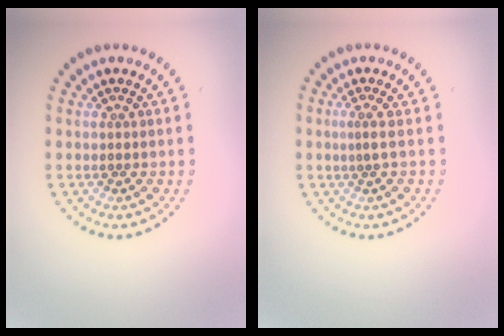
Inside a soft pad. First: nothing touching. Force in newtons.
{"total": 1.0, "press": 0.4, "slide": 1.0}